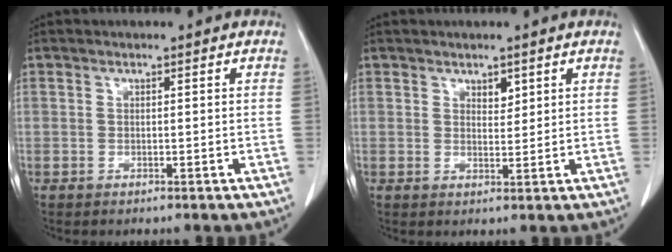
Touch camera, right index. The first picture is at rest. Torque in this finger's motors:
{"motor_torque": [0.10, -0.05, 0.01, 0.03]}